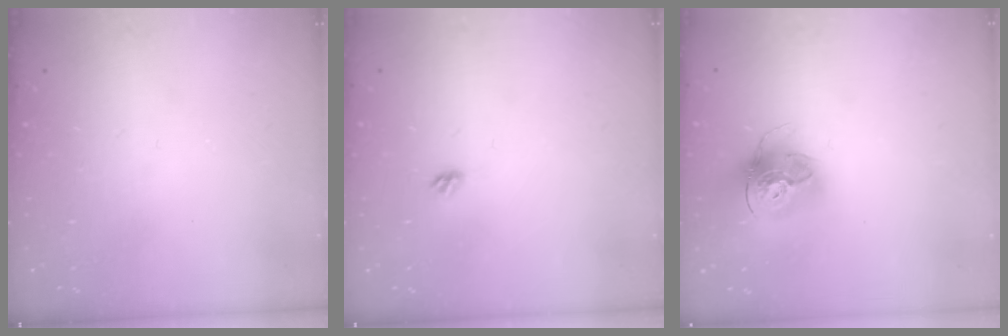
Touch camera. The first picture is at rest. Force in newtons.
{"total": 3.5, "press": 3.4, "slide": 0.7}
{"total": 16.8, "press": 16.7, "slide": 1.5}